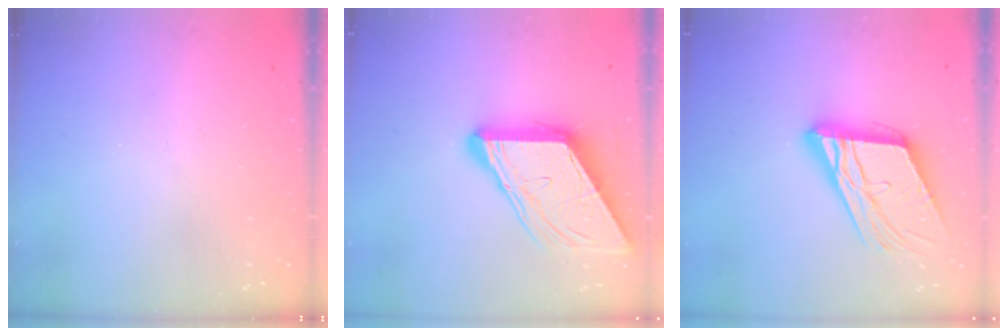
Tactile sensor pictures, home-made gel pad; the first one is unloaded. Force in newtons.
{"total": 11.8, "press": 11.7, "slide": 1.2}
{"total": 18.4, "press": 18.1, "slide": 2.9}